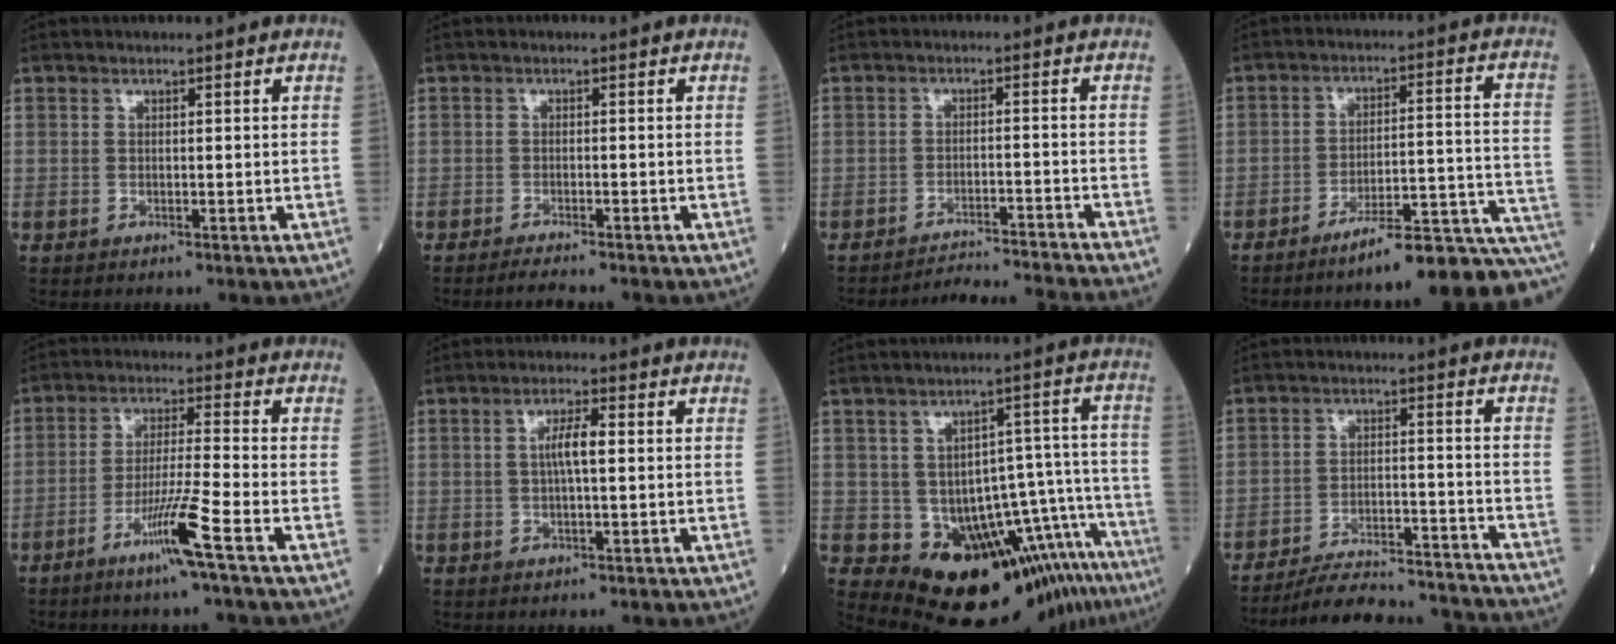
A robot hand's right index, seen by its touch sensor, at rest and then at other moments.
{"total": 2.5, "force": [-2.3, -0.2, 1.0], "torque": [-0.020, -0.006, -0.034]}
{"total": 10.1, "force": [-9.7, -2.5, 1.5], "torque": [-0.006, -0.011, -0.143]}
{"total": 15.2, "force": [-12.1, 0.0, 9.3], "torque": [-0.072, 0.042, -0.176]}
{"total": 8.0, "force": [-4.4, -1.4, 6.5], "torque": [-0.122, -0.013, -0.087]}
{"total": 3.6, "force": [0.3, 0.4, 3.6], "torque": [-0.069, 0.006, 0.006]}
{"total": 12.4, "force": [-7.8, 3.7, 8.9], "torque": [-0.103, 0.039, -0.104]}
{"total": 17.6, "force": [-16.8, 1.8, 4.7], "torque": [-0.078, -0.002, -0.234]}